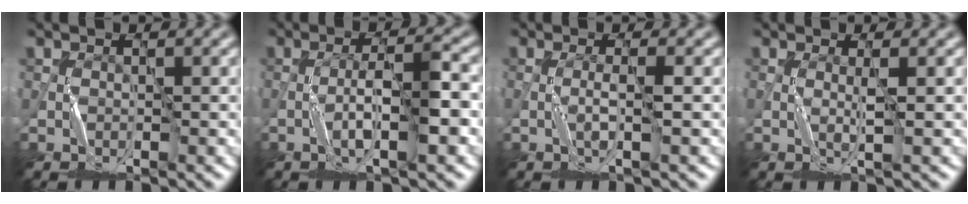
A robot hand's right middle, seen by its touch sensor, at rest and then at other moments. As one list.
[{"total": 3.9, "force": [-1.3, 0.0, 3.6], "torque": [-0.069, 0.010, -0.026]}, {"total": 1.0, "force": [-0.1, -0.9, 0.5], "torque": [-0.018, 0.002, -0.006]}, {"total": 1.0, "force": [0.4, -0.9, 0.1], "torque": [-0.012, 0.001, 0.006]}]